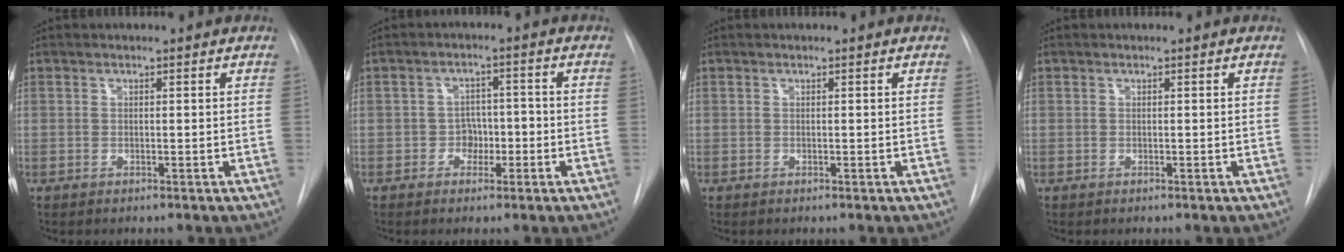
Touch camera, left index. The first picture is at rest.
{"total": 3.4, "force": [-1.2, 2.6, 1.9], "torque": [-0.020, 0.010, -0.020]}
{"total": 0.0}
{"total": 0.0}